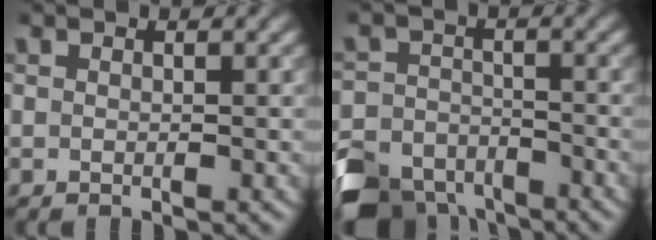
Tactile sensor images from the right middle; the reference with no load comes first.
{"total": 7.6, "force": [-6.1, 3.9, 2.2], "torque": [-0.035, -0.010, -0.117]}